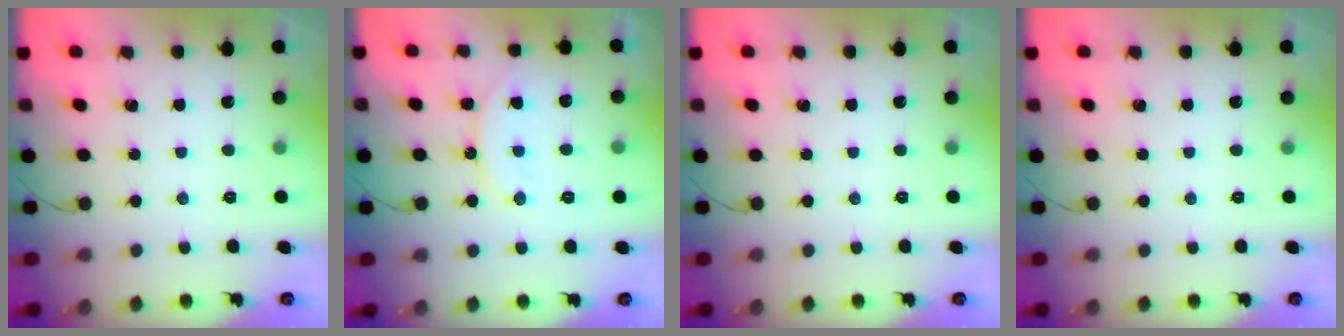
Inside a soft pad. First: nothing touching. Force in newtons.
{"total": 10.9, "press": 10.9, "slide": 1.2}
{"total": 0.0}
{"total": 0.0}